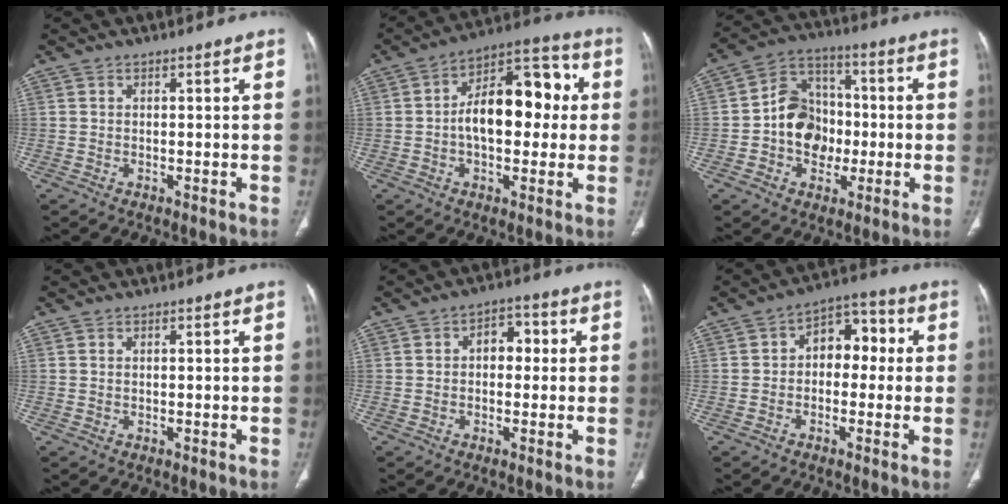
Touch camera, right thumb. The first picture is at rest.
{"total": 16.0, "force": [0.9, 9.1, 13.2], "torque": [-0.169, 0.038, 0.004]}
{"total": 12.2, "force": [-1.6, 10.0, 6.9], "torque": [-0.073, 0.032, -0.033]}
{"total": 0.0}
{"total": 5.1, "force": [0.5, 3.5, 3.7], "torque": [-0.032, 0.018, 0.000]}
{"total": 8.5, "force": [0.4, 5.8, 6.2], "torque": [-0.051, 0.034, -0.006]}